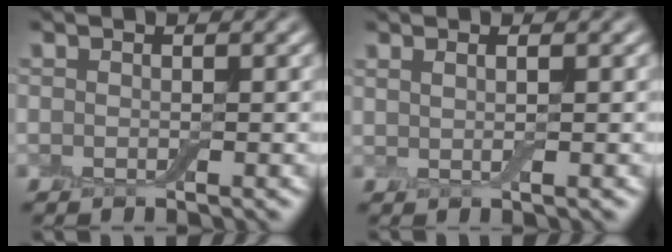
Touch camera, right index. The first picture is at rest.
{"total": 0.9, "force": [0.6, 0.0, 0.7], "torque": [-0.016, 0.003, 0.009]}